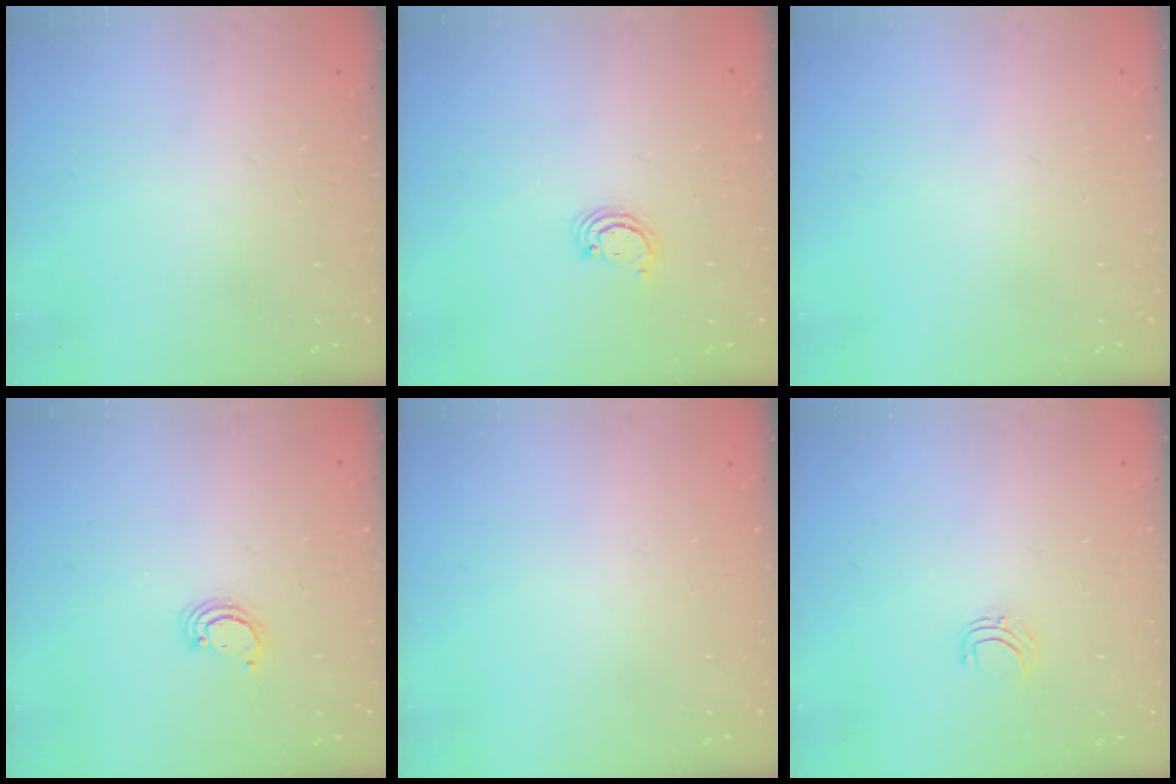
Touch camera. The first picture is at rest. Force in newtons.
{"total": 3.1, "press": 3.1, "slide": 0.2}
{"total": 0.0}
{"total": 2.6, "press": 2.6, "slide": 0.3}
{"total": 0.0}
{"total": 3.8, "press": 3.8, "slide": 0.2}